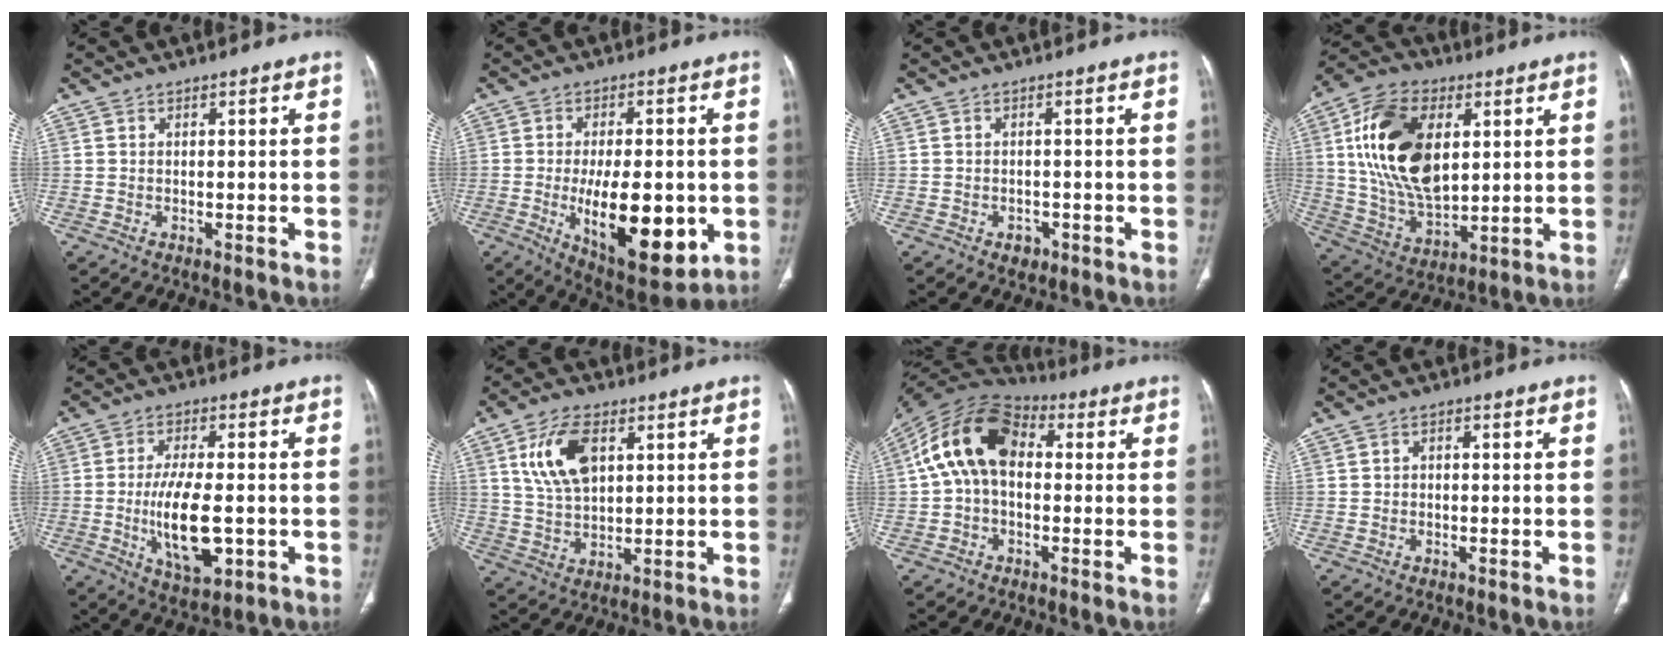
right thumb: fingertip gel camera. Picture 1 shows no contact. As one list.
[{"total": 18.5, "force": [-3.8, 8.1, 16.2], "torque": [-0.232, -0.013, -0.037]}, {"total": 2.0, "force": [-1.0, 1.5, 0.9], "torque": [-0.005, 0.004, -0.008]}, {"total": 20.9, "force": [4.9, 12.3, 16.2], "torque": [-0.280, -0.010, 0.092]}, {"total": 12.5, "force": [-2.3, 5.4, 11.1], "torque": [-0.193, -0.007, -0.031]}, {"total": 10.7, "force": [3.8, 6.0, 8.1], "torque": [-0.146, -0.008, 0.077]}, {"total": 14.4, "force": [1.5, 9.5, 10.7], "torque": [-0.188, 0.041, 0.014]}, {"total": 1.1, "force": [0.0, 0.9, 0.6], "torque": [-0.004, 0.005, -0.003]}]